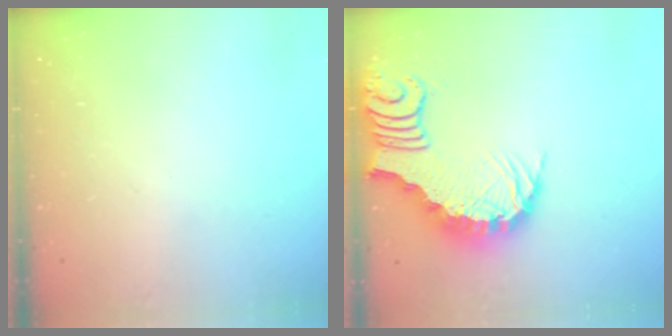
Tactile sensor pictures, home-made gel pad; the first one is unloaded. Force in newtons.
{"total": 3.8, "press": 3.8, "slide": 0.7}